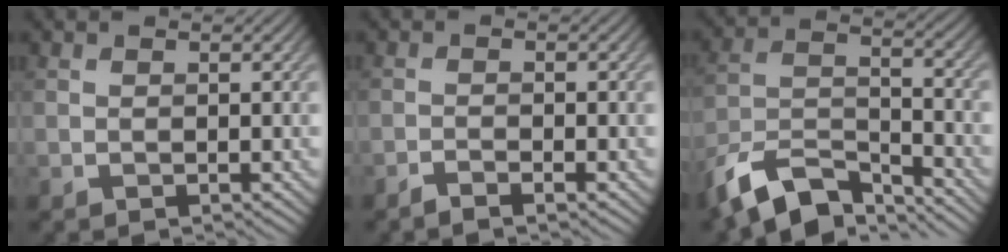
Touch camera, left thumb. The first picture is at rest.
{"total": 1.6, "force": [-1.3, 0.2, 1.0], "torque": [-0.019, 0.000, -0.031]}
{"total": 11.1, "force": [-8.9, 3.7, 5.4], "torque": [-0.106, -0.008, -0.177]}